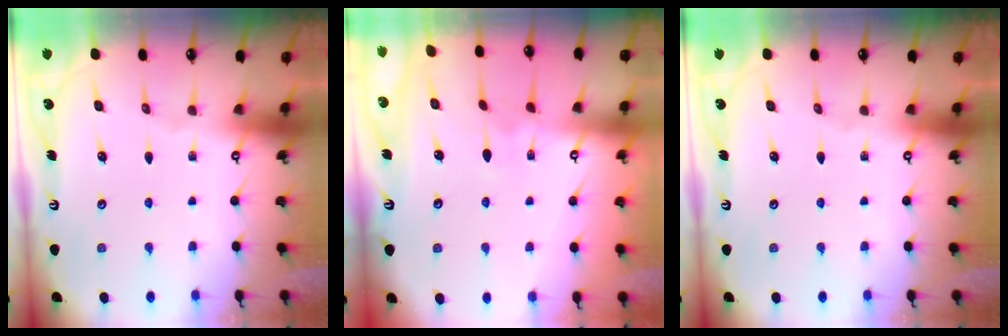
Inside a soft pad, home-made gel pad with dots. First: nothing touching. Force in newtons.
{"total": 3.5, "press": 3.5, "slide": 0.3}
{"total": 0.0}